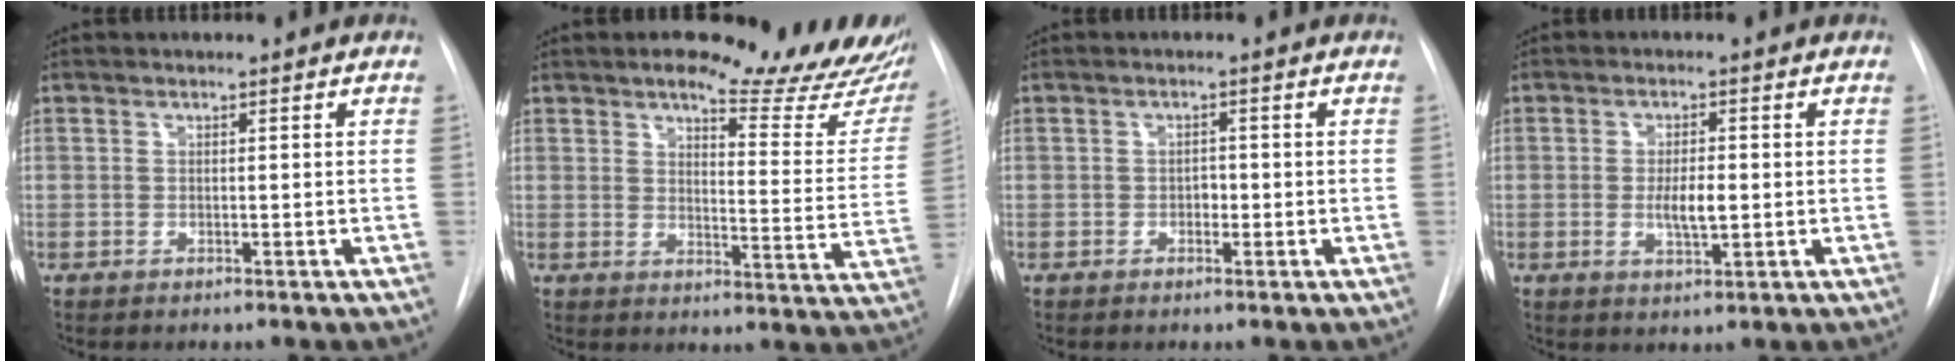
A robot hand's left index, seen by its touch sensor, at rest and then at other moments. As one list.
[{"total": 17.9, "force": [14.9, 4.3, 8.8], "torque": [-0.085, -0.053, 0.160]}, {"total": 1.3, "force": [-0.3, 0.9, 0.8], "torque": [-0.010, 0.004, -0.006]}, {"total": 4.1, "force": [-0.3, 1.2, 3.9], "torque": [-0.072, -0.004, -0.002]}]